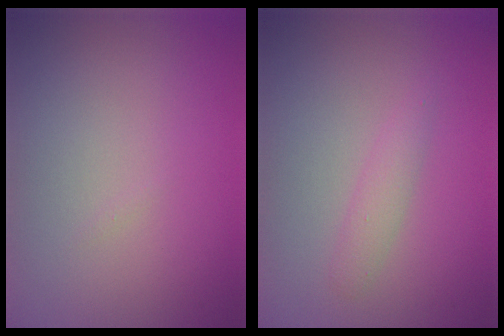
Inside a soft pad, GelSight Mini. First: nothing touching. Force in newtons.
{"total": 1.5, "press": 1.5, "slide": 0.0}